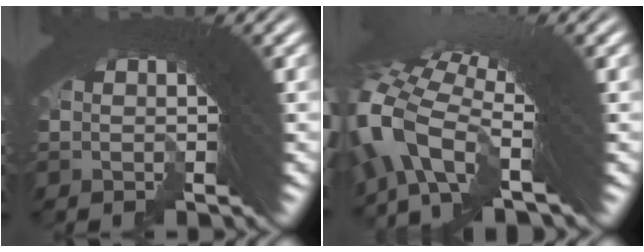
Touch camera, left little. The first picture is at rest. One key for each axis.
{"total": 5.5, "fx": -1.9, "fy": 3.2, "fz": 4.1, "tx": -0.095, "ty": -0.010, "tz": -0.034}